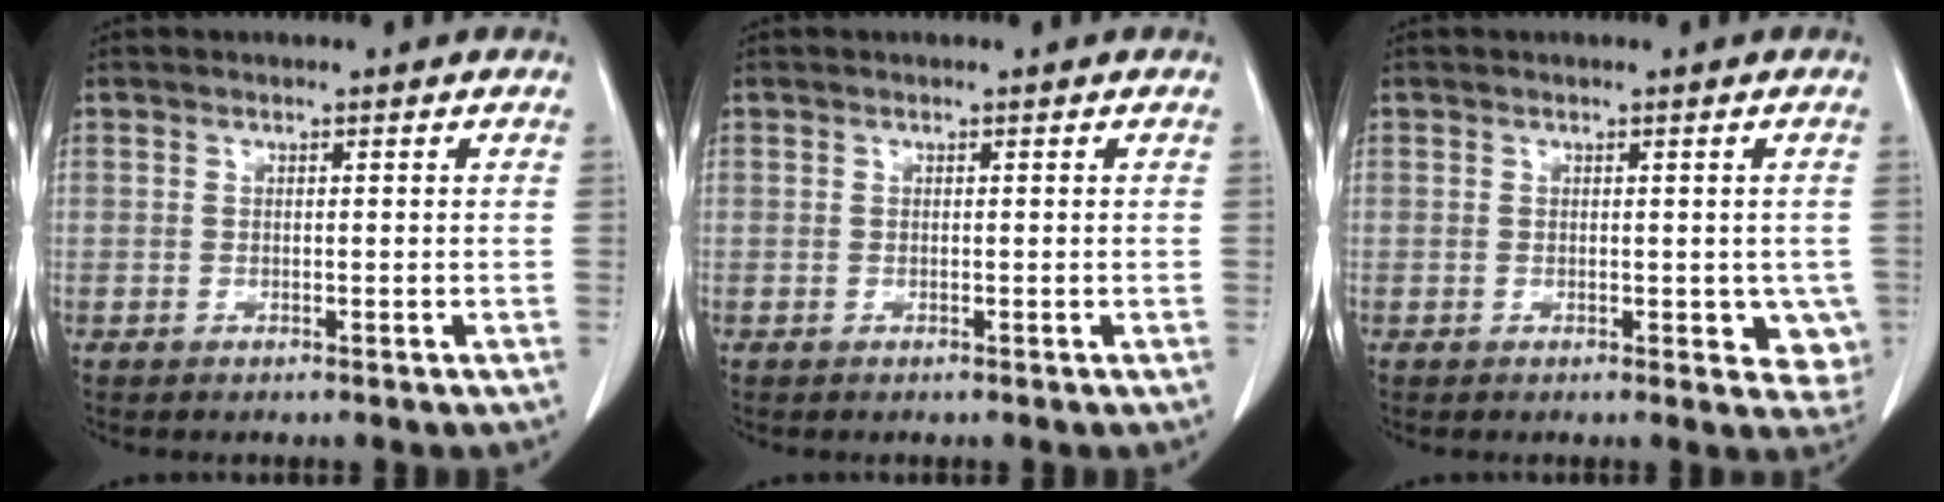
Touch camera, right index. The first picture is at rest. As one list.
[{"total": 0.0}, {"total": 5.1, "force": [-0.6, 2.7, 4.3], "torque": [-0.026, -0.006, -0.005]}]